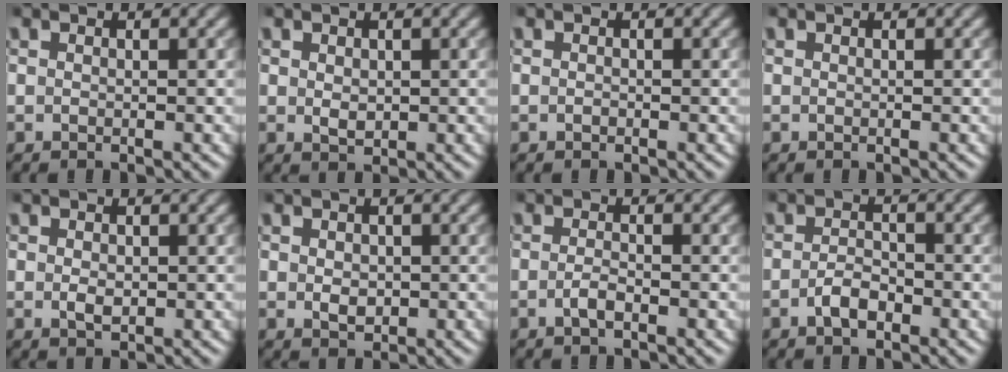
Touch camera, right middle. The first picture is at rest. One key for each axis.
{"total": 1.3, "fx": 0.2, "fy": 0.9, "fz": 0.9, "tx": -0.015, "ty": -0.003, "tz": 0.008}
{"total": 0.0}
{"total": 0.0}
{"total": 1.4, "fx": 0.0, "fy": 0.9, "fz": 1.0, "tx": -0.020, "ty": -0.003, "tz": 0.002}
{"total": 1.6, "fx": 0.0, "fy": 1.2, "fz": 1.1, "tx": -0.018, "ty": -0.004, "tz": 0.003}
{"total": 1.3, "fx": -0.6, "fy": 0.4, "fz": 1.1, "tx": -0.022, "ty": 0.001, "tz": -0.012}
{"total": 2.1, "fx": -1.0, "fy": 1.0, "fz": 1.5, "tx": -0.029, "ty": 0.001, "tz": -0.022}